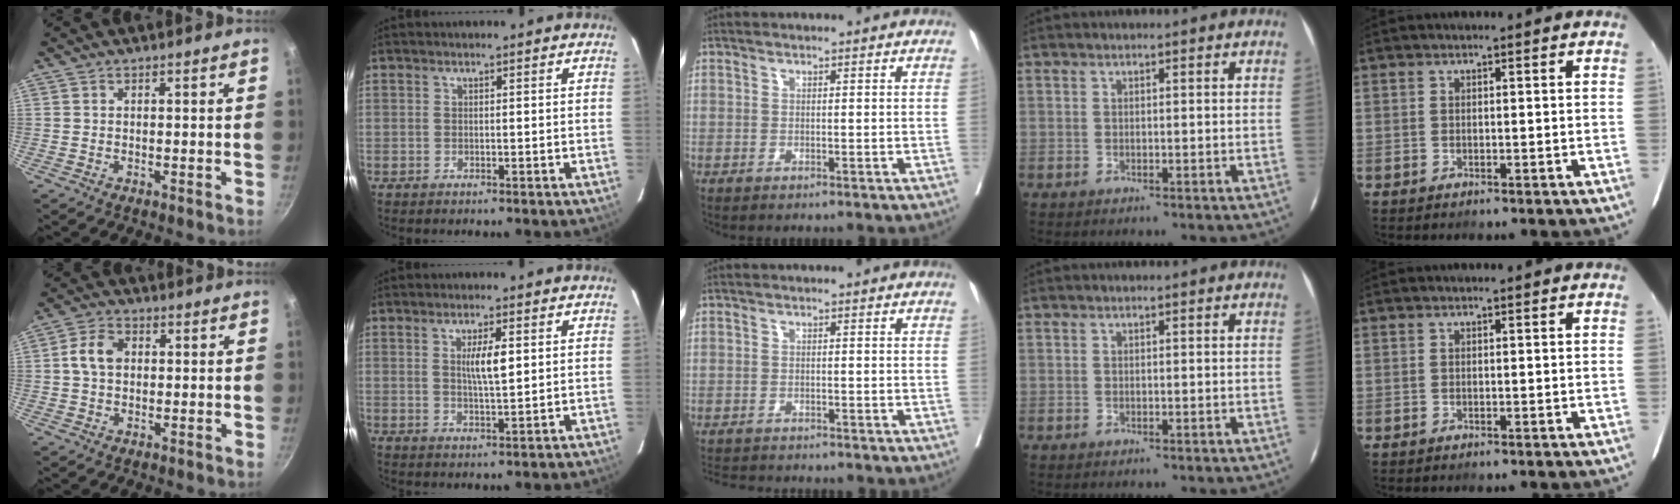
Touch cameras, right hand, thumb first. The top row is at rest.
{"thumb": {"total": 5.7, "force": [0.7, 4.1, 3.9], "torque": [-0.071, 0.013, 0.009]}, "index": {"total": 4.5, "force": [1.1, 0.6, 4.3], "torque": [-0.075, -0.002, 0.019]}, "middle": {"total": 4.5, "force": [-4.4, 0.3, 0.8], "torque": [-0.005, -0.013, -0.071]}}